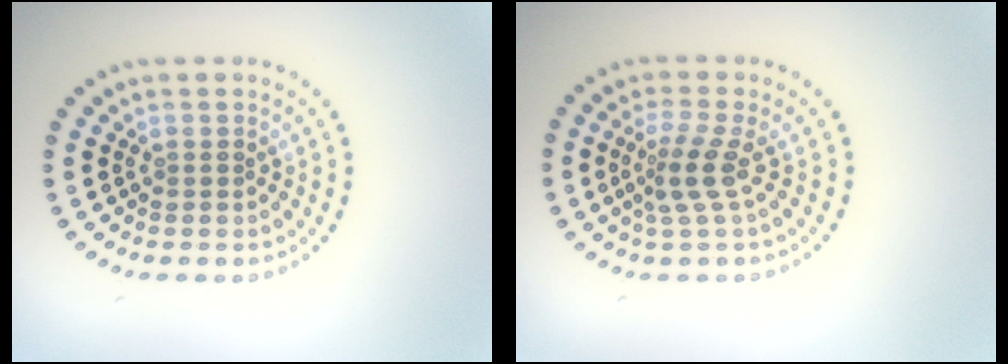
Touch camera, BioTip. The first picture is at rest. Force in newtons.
{"total": 2.6, "press": 1.8, "slide": 1.9}